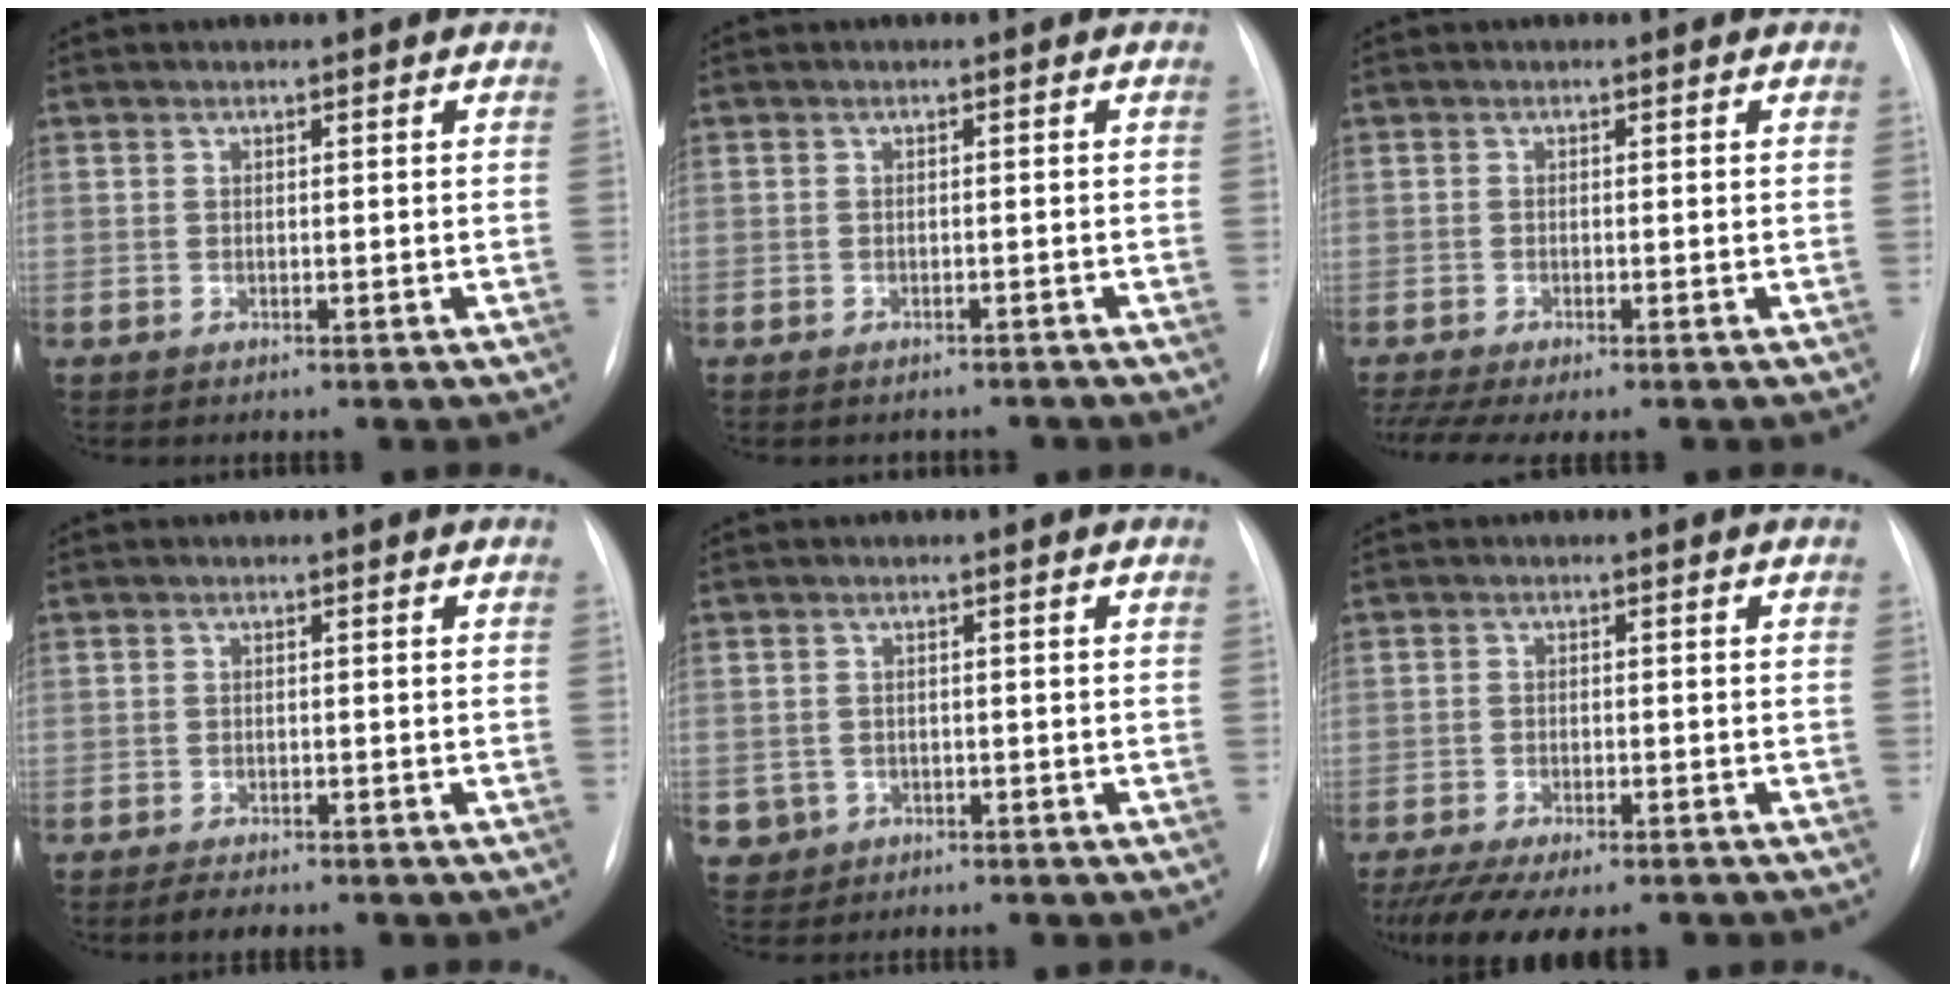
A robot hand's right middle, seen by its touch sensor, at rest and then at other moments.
{"total": 3.0, "force": [-2.8, 0.9, 0.6], "torque": [-0.004, -0.001, -0.032]}
{"total": 5.8, "force": [-4.4, 0.8, 3.7], "torque": [-0.072, -0.007, -0.074]}
{"total": 2.3, "force": [-1.9, 0.6, 1.1], "torque": [-0.029, -0.007, -0.023]}
{"total": 3.2, "force": [-1.2, 3.0, 0.1], "torque": [-0.006, 0.005, -0.014]}
{"total": 11.9, "force": [-9.4, 3.6, 6.4], "torque": [-0.114, -0.014, -0.135]}